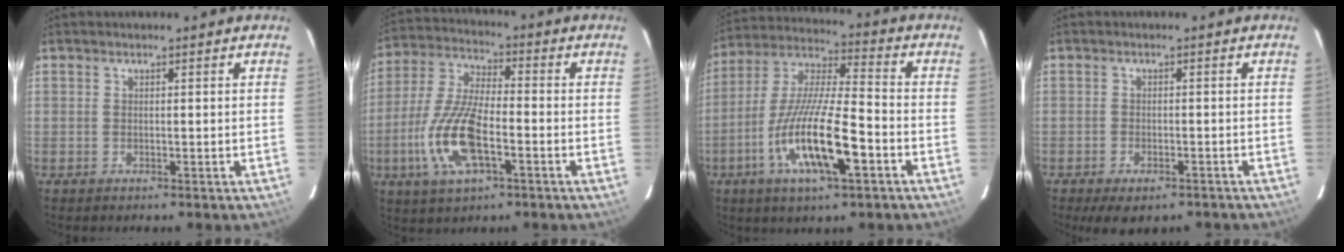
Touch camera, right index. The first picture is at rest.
{"total": 14.3, "force": [-4.8, 5.3, 12.4], "torque": [-0.270, -0.007, -0.092]}
{"total": 16.8, "force": [-6.6, 3.7, 15.0], "torque": [-0.301, -0.018, -0.125]}
{"total": 7.5, "force": [-5.6, 3.1, 4.0], "torque": [-0.087, -0.018, -0.077]}